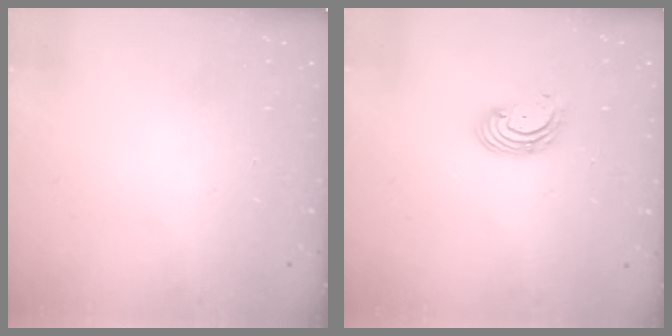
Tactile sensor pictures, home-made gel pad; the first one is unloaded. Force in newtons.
{"total": 2.7, "press": 2.7, "slide": 0.3}